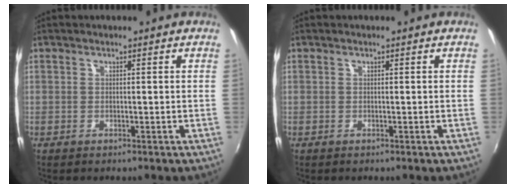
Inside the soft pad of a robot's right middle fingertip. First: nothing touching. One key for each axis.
{"total": 0.0}